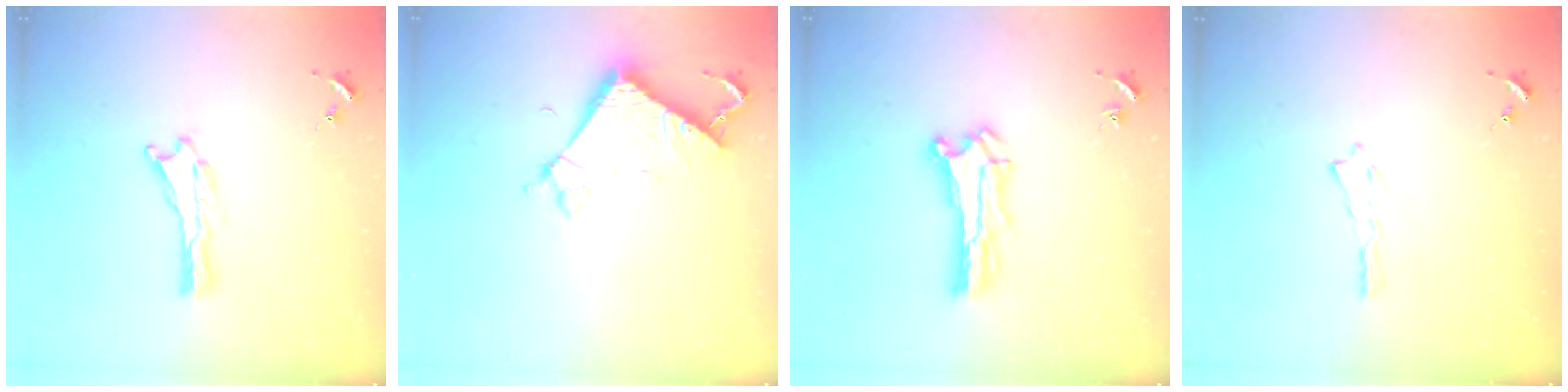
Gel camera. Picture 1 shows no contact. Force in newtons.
{"total": 6.9, "press": 6.9, "slide": 0.4}
{"total": 1.5, "press": 1.5, "slide": 0.2}
{"total": 0.0}